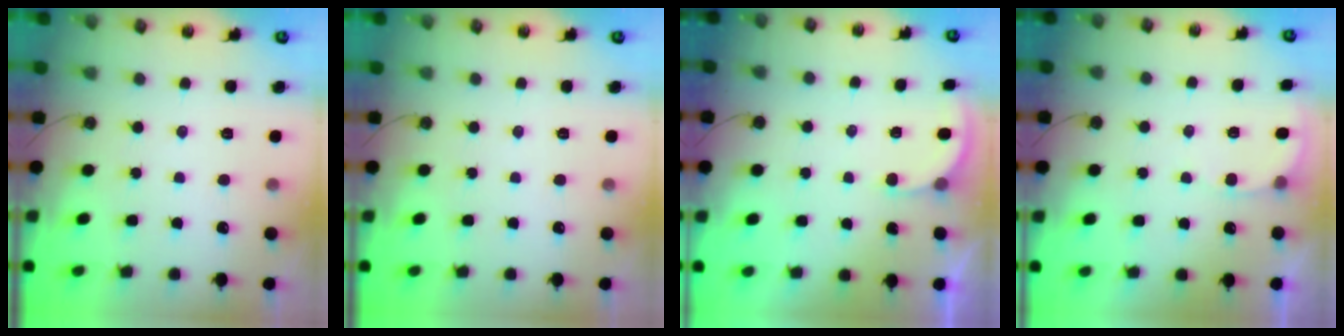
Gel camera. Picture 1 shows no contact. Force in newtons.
{"total": 0.0}
{"total": 2.9, "press": 2.9, "slide": 0.3}
{"total": 4.5, "press": 4.4, "slide": 1.0}